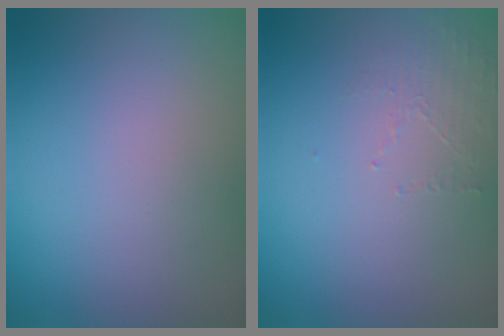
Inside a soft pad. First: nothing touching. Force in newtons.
{"total": 1.4, "press": 0.4, "slide": 1.4}